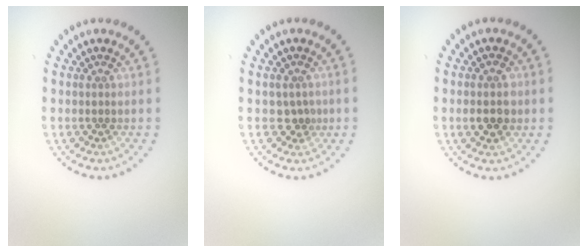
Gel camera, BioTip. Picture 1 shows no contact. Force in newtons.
{"total": 1.4, "press": 1.2, "slide": 0.6}
{"total": 3.1, "press": 3.1, "slide": 0.2}